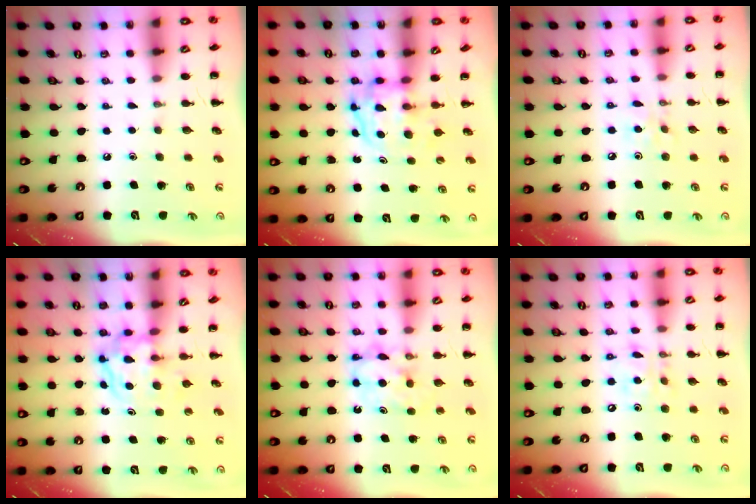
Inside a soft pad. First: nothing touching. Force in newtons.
{"total": 3.8, "press": 3.7, "slide": 0.6}
{"total": 3.8, "press": 3.6, "slide": 1.3}
{"total": 3.9, "press": 3.9, "slide": 0.5}
{"total": 5.9, "press": 5.8, "slide": 0.8}
{"total": 10.2, "press": 10.0, "slide": 2.2}